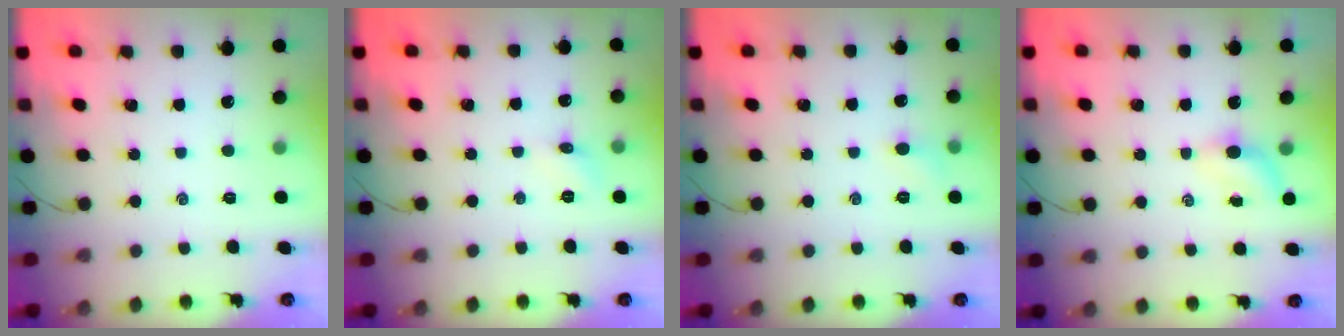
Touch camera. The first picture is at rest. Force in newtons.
{"total": 4.3, "press": 4.0, "slide": 1.4}
{"total": 4.7, "press": 4.5, "slide": 1.4}
{"total": 3.6, "press": 3.4, "slide": 1.3}